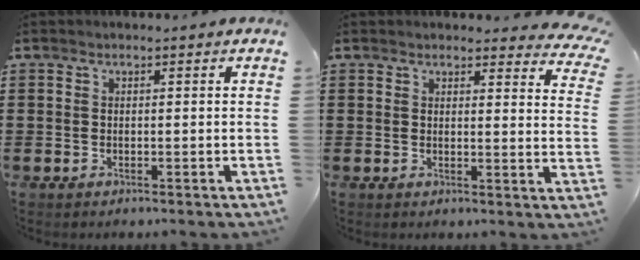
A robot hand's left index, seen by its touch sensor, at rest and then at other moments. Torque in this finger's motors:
{"motor_torque": [2.14, 0.00, 0.33, -0.04]}